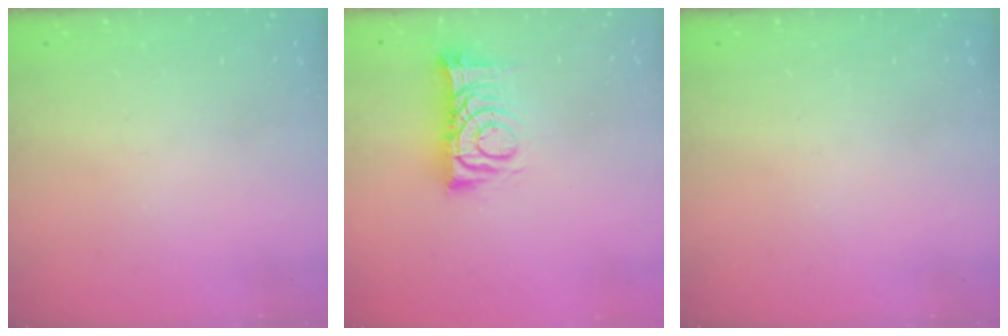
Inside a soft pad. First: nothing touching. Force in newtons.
{"total": 9.2, "press": 9.2, "slide": 0.1}
{"total": 0.0}